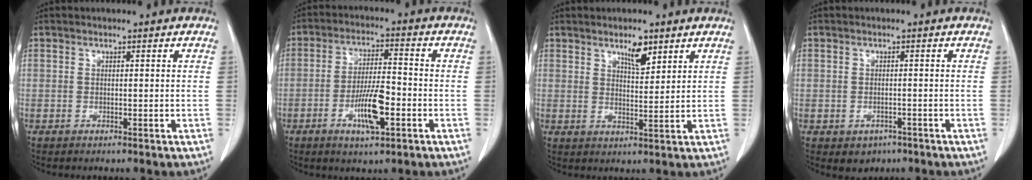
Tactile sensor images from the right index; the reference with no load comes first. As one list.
[{"total": 8.3, "force": [-3.1, 1.9, 7.5], "torque": [-0.142, -0.001, -0.051]}, {"total": 4.2, "force": [2.8, 1.0, 2.9], "torque": [-0.048, -0.002, 0.047]}, {"total": 2.5, "force": [-1.3, 2.0, 0.7], "torque": [-0.002, 0.005, -0.011]}]